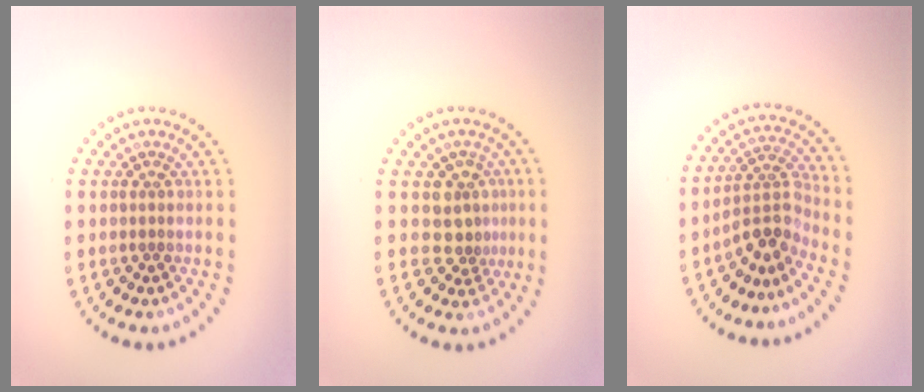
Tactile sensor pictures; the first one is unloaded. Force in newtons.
{"total": 2.8, "press": 2.3, "slide": 1.6}
{"total": 3.5, "press": 2.4, "slide": 2.5}